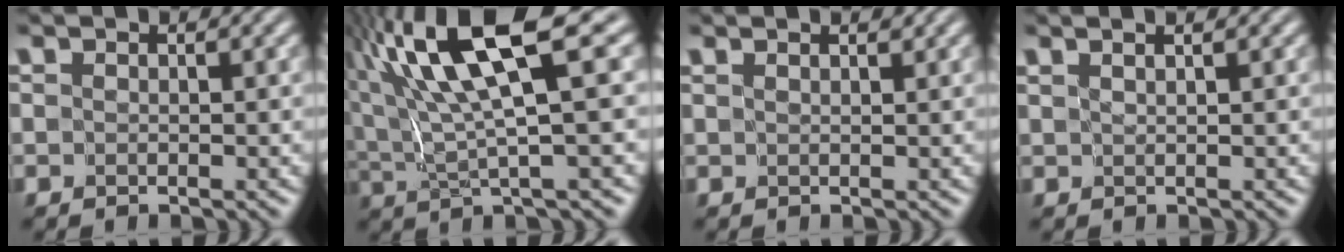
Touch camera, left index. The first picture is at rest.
{"total": 12.0, "force": [5.6, 2.2, 10.3], "torque": [-0.188, 0.021, 0.102]}
{"total": 1.5, "force": [1.4, 0.3, 0.7], "torque": [-0.002, -0.004, 0.011]}
{"total": 2.7, "force": [2.0, 1.0, 1.6], "torque": [-0.012, 0.020, 0.001]}